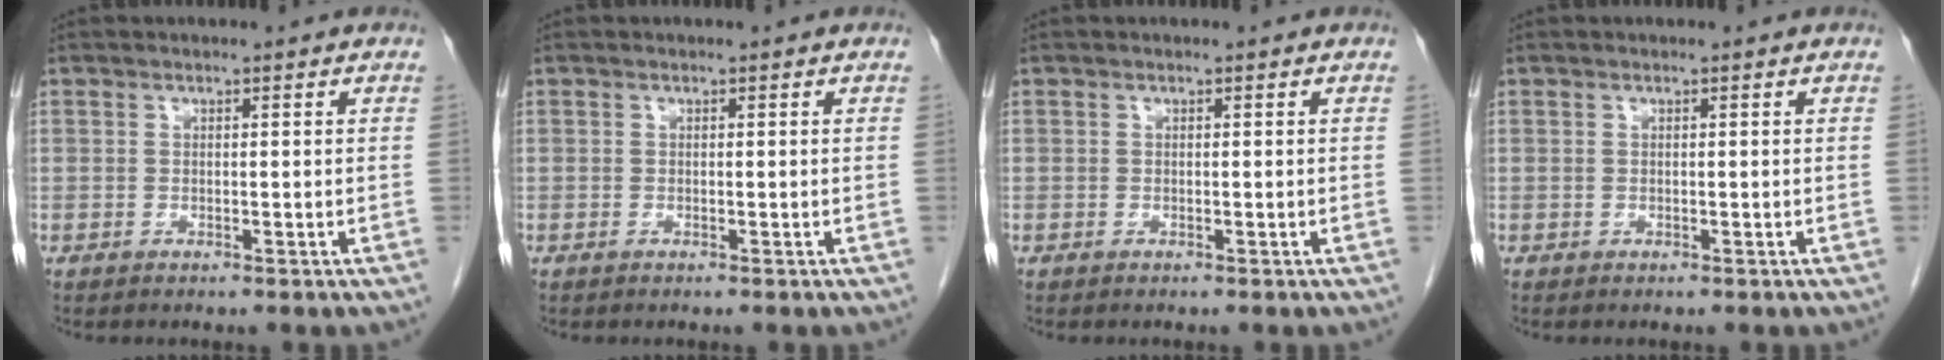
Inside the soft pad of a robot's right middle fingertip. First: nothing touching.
{"total": 0.0}
{"total": 0.0}
{"total": 0.0}